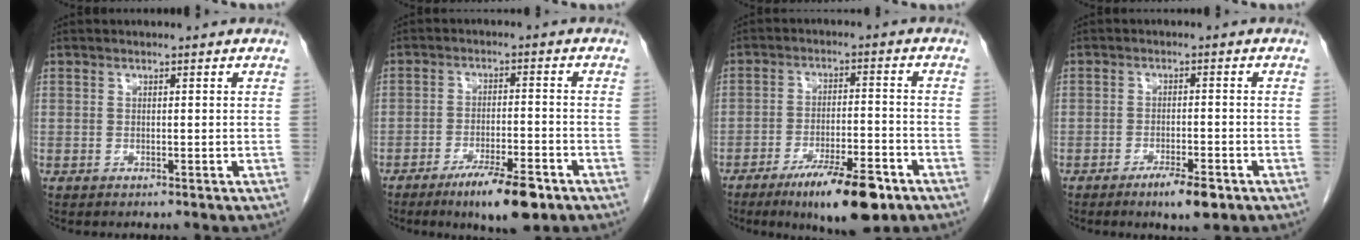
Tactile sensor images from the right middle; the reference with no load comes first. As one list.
[{"total": 8.7, "force": [-5.6, 1.4, 6.5], "torque": [-0.108, -0.012, -0.087]}, {"total": 11.5, "force": [-7.3, 2.1, 8.6], "torque": [-0.139, -0.014, -0.113]}, {"total": 4.5, "force": [-2.9, 0.9, 3.4], "torque": [-0.057, -0.004, -0.042]}]